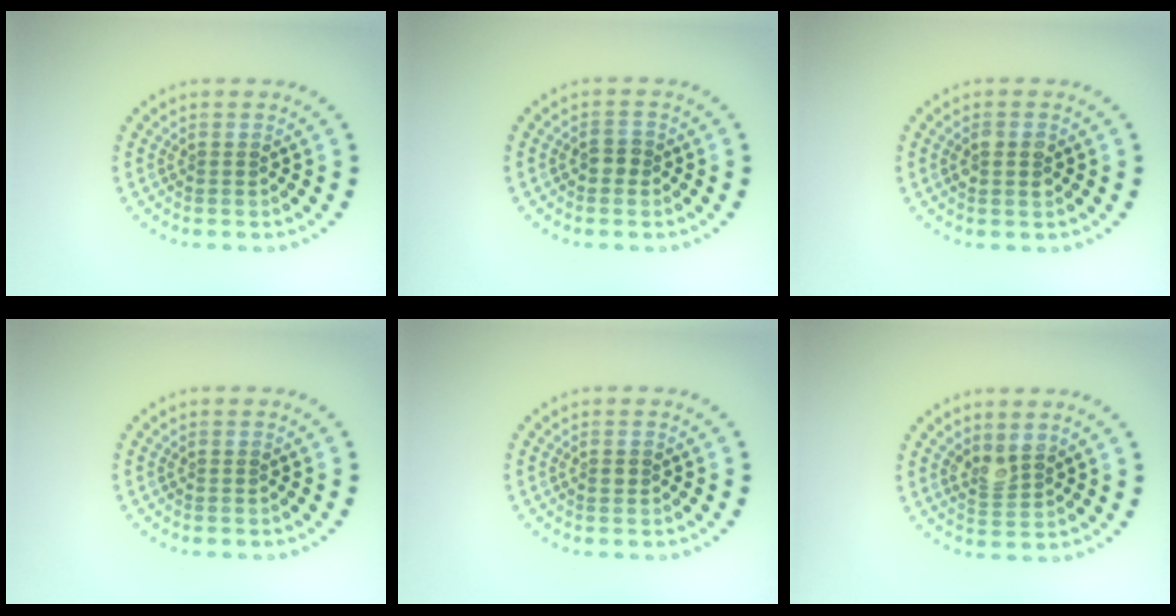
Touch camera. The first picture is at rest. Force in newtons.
{"total": 1.3, "press": 1.3, "slide": 0.3}
{"total": 1.6, "press": 1.6, "slide": 0.2}
{"total": 0.0}
{"total": 0.9, "press": 0.9, "slide": 0.0}
{"total": 2.0, "press": 1.7, "slide": 1.1}